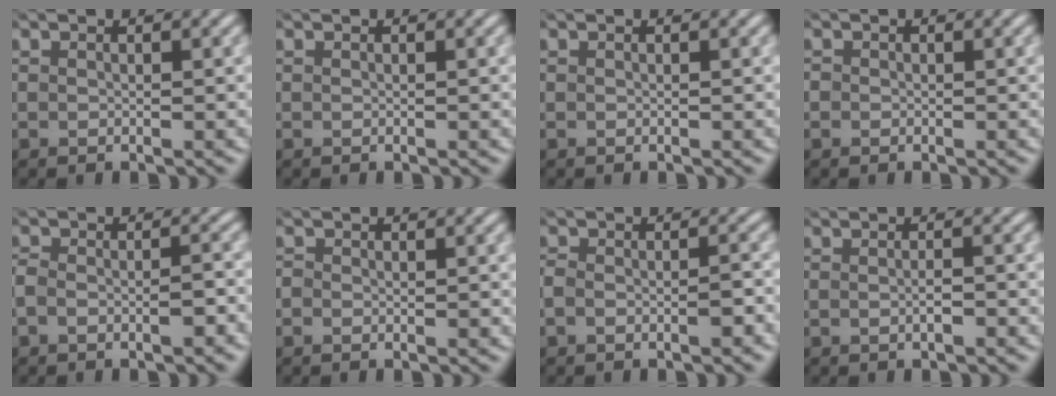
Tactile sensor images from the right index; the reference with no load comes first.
{"total": 0.0}
{"total": 0.0}
{"total": 1.3, "force": [-0.3, 1.2, 0.3], "torque": [-0.013, -0.003, -0.007]}
{"total": 2.6, "force": [-1.6, 1.6, 1.3], "torque": [-0.033, -0.001, -0.032]}
{"total": 1.6, "force": [-0.8, 1.3, 0.4], "torque": [-0.012, -0.002, -0.020]}
{"total": 2.2, "force": [-1.4, 1.3, 1.1], "torque": [-0.026, 0.001, -0.029]}
{"total": 1.2, "force": [-0.9, 0.6, 0.7], "torque": [-0.015, 0.006, -0.021]}